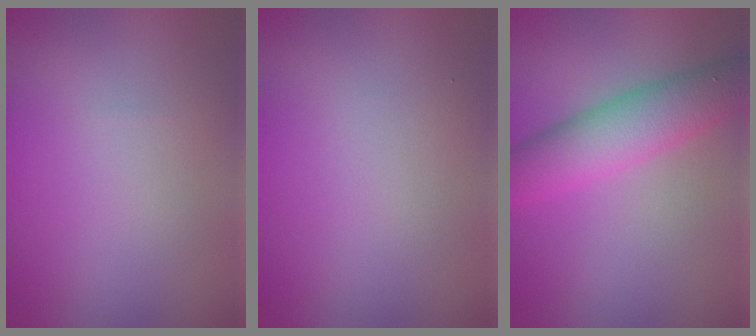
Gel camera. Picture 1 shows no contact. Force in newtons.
{"total": 0.0}
{"total": 5.7, "press": 5.7, "slide": 0.1}